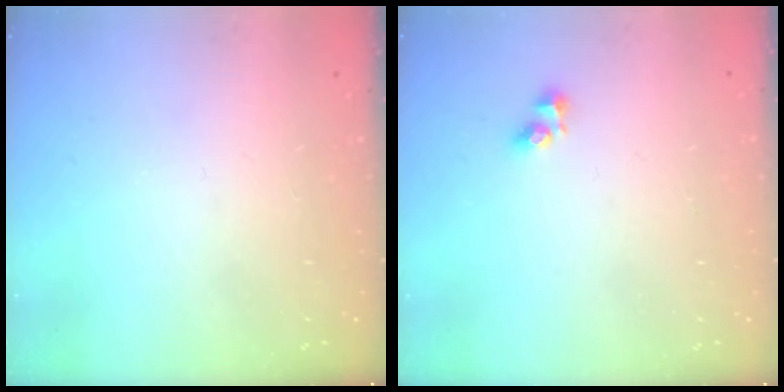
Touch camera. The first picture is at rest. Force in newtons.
{"total": 2.4, "press": 2.4, "slide": 0.2}